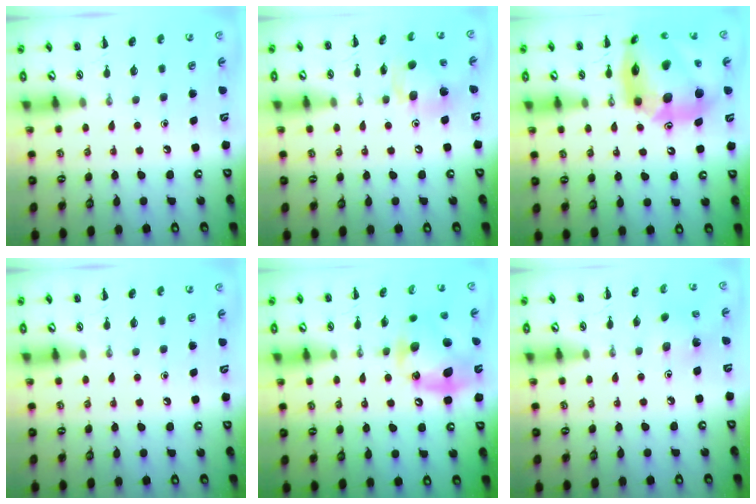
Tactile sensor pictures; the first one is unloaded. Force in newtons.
{"total": 13.0, "press": 12.5, "slide": 3.3}
{"total": 22.0, "press": 21.1, "slide": 6.3}
{"total": 0.0}
{"total": 15.1, "press": 15.0, "slide": 0.9}
{"total": 2.1, "press": 1.9, "slide": 0.9}